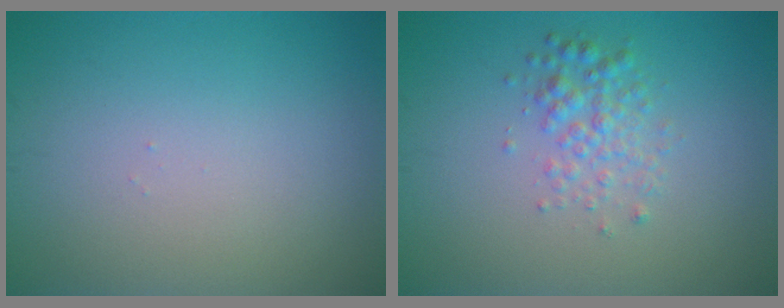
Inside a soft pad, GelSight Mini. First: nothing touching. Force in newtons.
{"total": 2.3, "press": 2.3, "slide": 0.1}